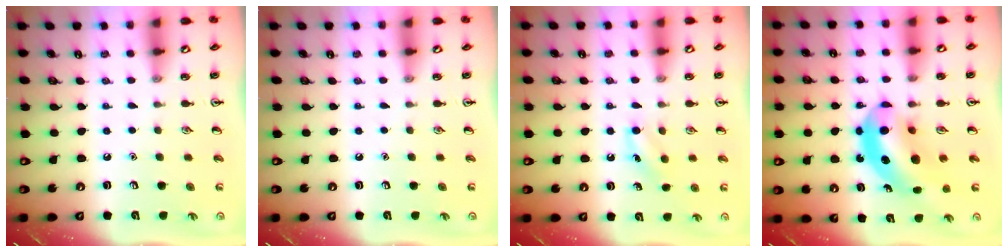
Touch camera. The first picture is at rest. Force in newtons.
{"total": 0.0}
{"total": 6.6, "press": 6.2, "slide": 2.1}
{"total": 11.7, "press": 11.0, "slide": 4.0}